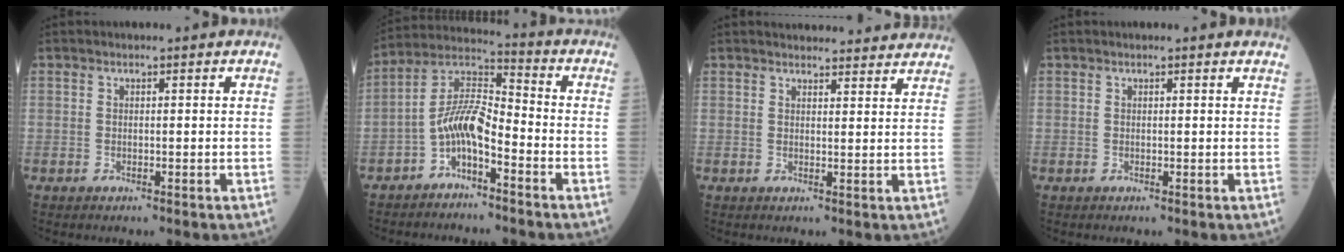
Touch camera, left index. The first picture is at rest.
{"total": 7.7, "force": [-3.9, 2.3, 6.2], "torque": [-0.130, 0.021, -0.078]}
{"total": 12.6, "force": [12.1, 1.9, 3.0], "torque": [-0.020, 0.014, 0.134]}
{"total": 1.3, "force": [1.2, -0.1, 0.4], "torque": [-0.016, -0.002, 0.008]}